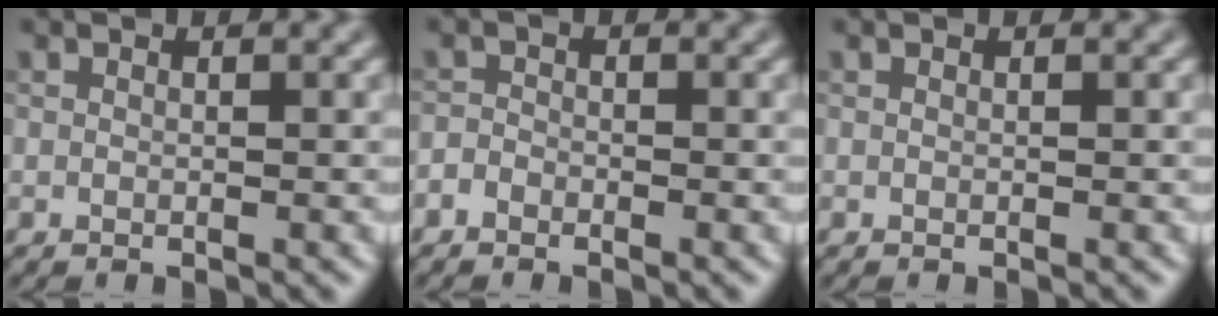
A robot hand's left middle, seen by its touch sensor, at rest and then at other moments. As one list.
[{"total": 1.1, "force": [-0.9, 0.7, 0.2], "torque": [-0.003, 0.003, -0.021]}, {"total": 0.0}]